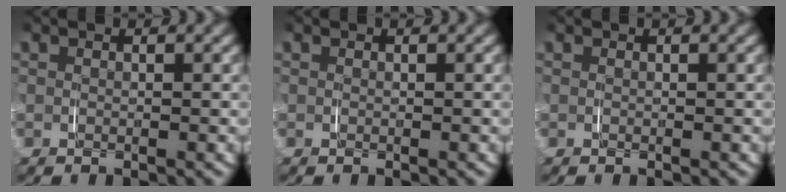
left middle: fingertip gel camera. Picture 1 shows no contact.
{"total": 0.0}
{"total": 0.0}